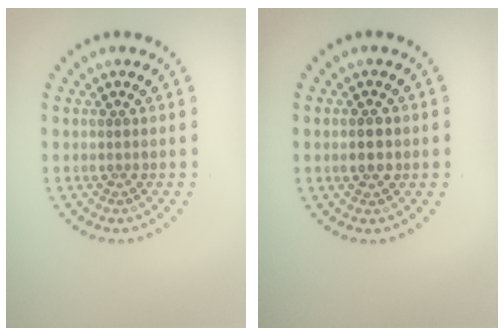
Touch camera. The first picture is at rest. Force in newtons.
{"total": 2.3, "press": 2.2, "slide": 0.1}